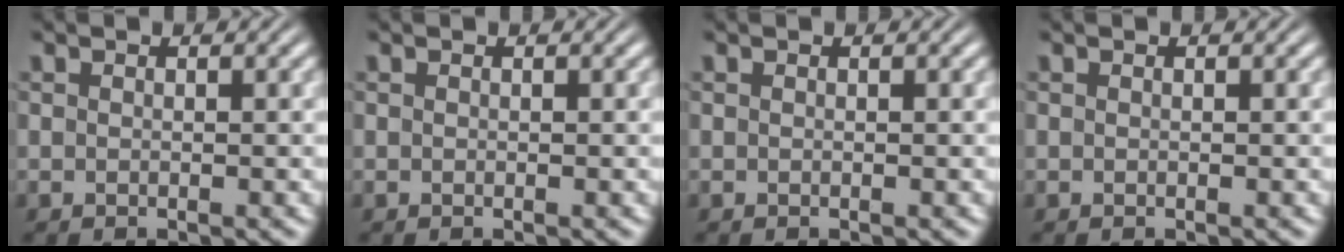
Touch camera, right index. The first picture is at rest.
{"total": 0.0}
{"total": 0.0}
{"total": 0.0}